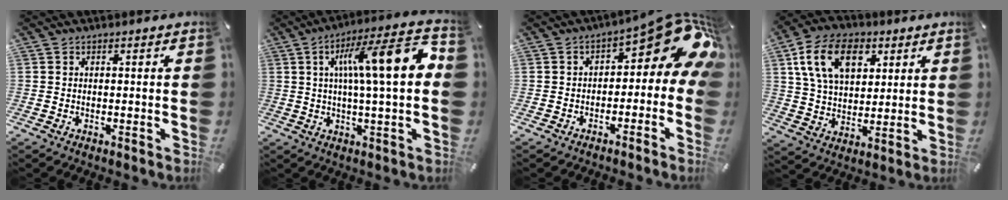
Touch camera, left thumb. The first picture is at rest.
{"total": 17.3, "force": [3.3, 3.4, 16.6], "torque": [-0.272, 0.001, 0.042]}
{"total": 12.1, "force": [4.1, 5.8, 9.9], "torque": [-0.111, -0.040, 0.060]}
{"total": 14.6, "force": [5.7, 9.9, 9.0], "torque": [-0.174, 0.003, 0.104]}